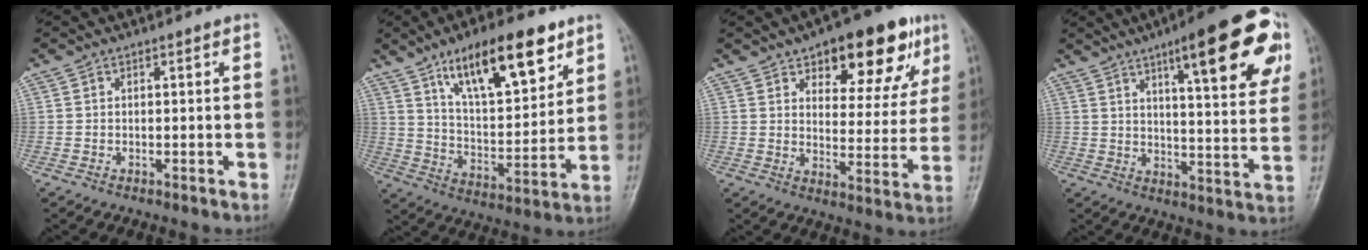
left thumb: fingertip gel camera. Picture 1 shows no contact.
{"total": 18.5, "force": [10.8, 6.8, 13.4], "torque": [-0.180, -0.046, 0.186]}
{"total": 17.0, "force": [9.5, 7.8, 11.7], "torque": [-0.101, -0.032, 0.132]}
{"total": 21.1, "force": [10.5, 5.3, 17.5], "torque": [-0.204, -0.024, 0.141]}